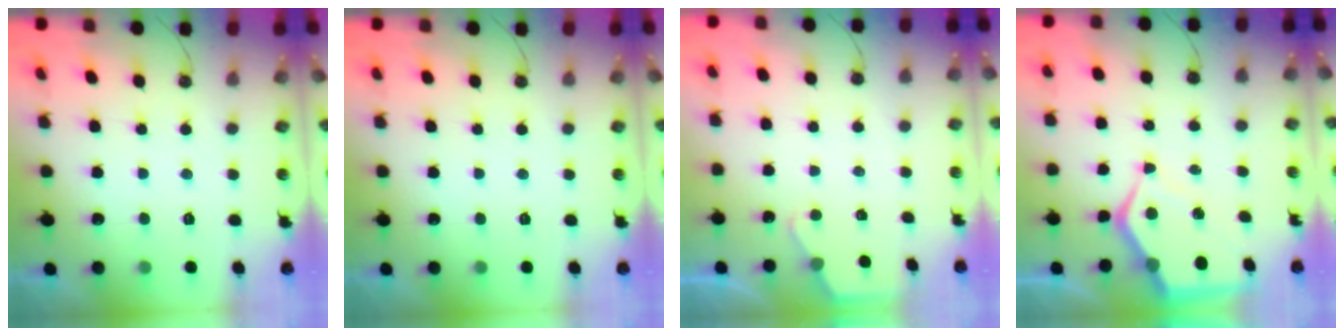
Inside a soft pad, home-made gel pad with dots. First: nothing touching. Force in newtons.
{"total": 0.0}
{"total": 2.2, "press": 2.2, "slide": 0.3}
{"total": 9.4, "press": 9.4, "slide": 1.1}